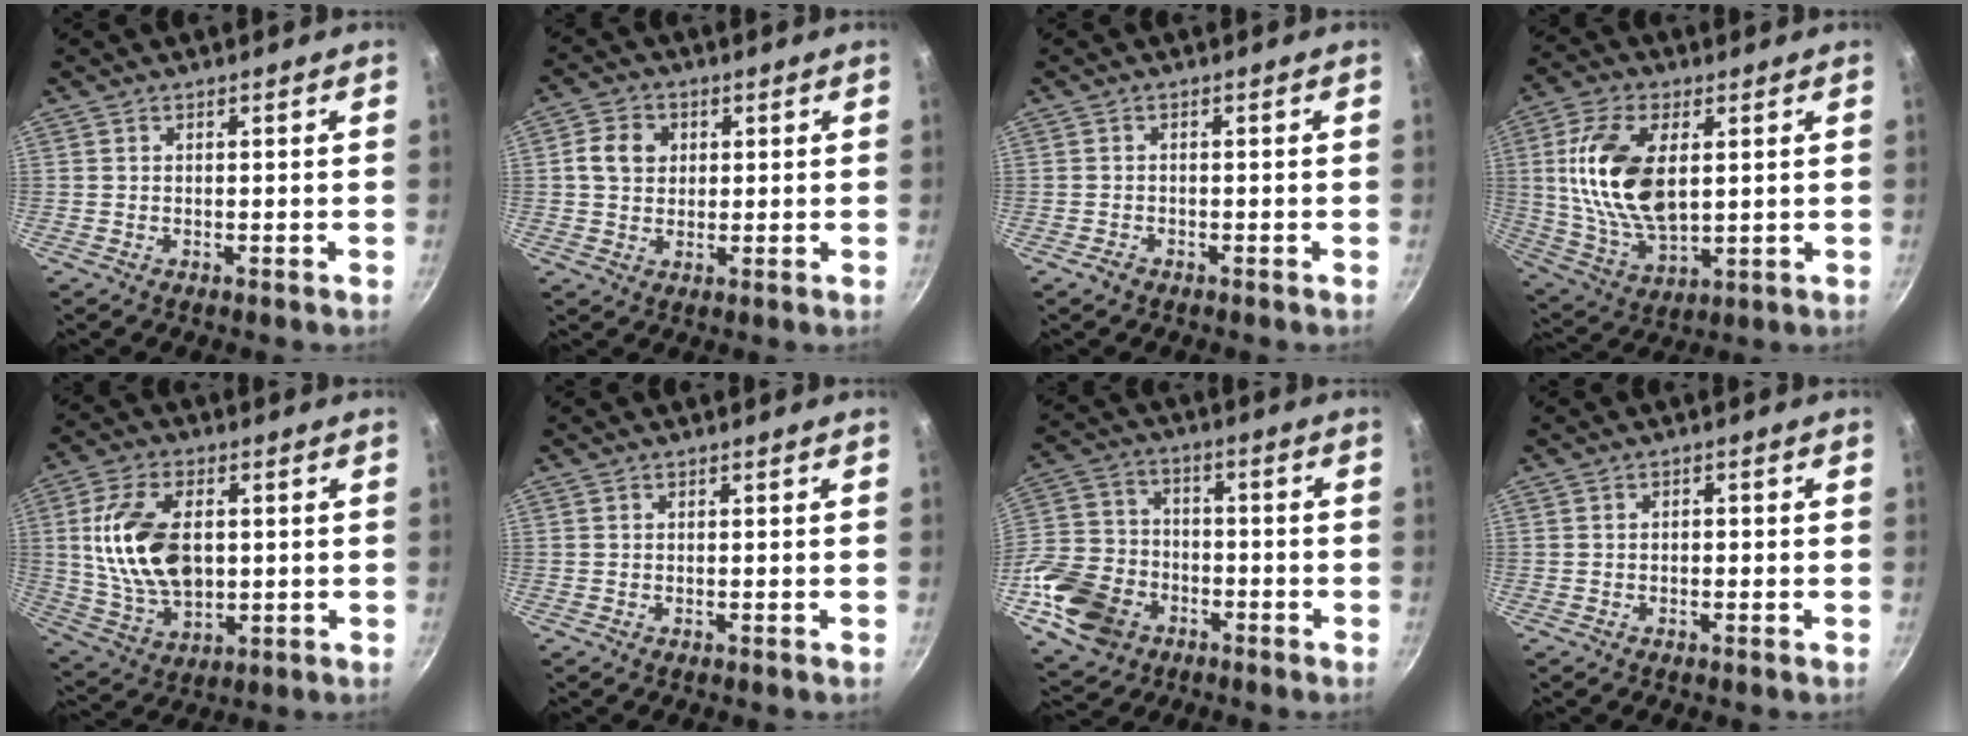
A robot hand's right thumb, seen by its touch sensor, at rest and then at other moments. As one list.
[{"total": 6.2, "force": [1.2, 5.1, 3.3], "torque": [-0.046, 0.003, 0.018]}, {"total": 1.3, "force": [-1.0, 0.7, 0.4], "torque": [-0.009, 0.003, -0.019]}, {"total": 17.8, "force": [3.0, 9.4, 14.8], "torque": [-0.288, -0.011, 0.063]}, {"total": 16.2, "force": [1.9, 9.6, 12.9], "torque": [-0.238, -0.005, 0.045]}, {"total": 0.0}, {"total": 16.1, "force": [-7.0, 11.9, 8.2], "torque": [-0.155, 0.029, -0.131]}, {"total": 1.1, "force": [-0.2, 0.8, 0.8], "torque": [-0.006, 0.006, -0.004]}]